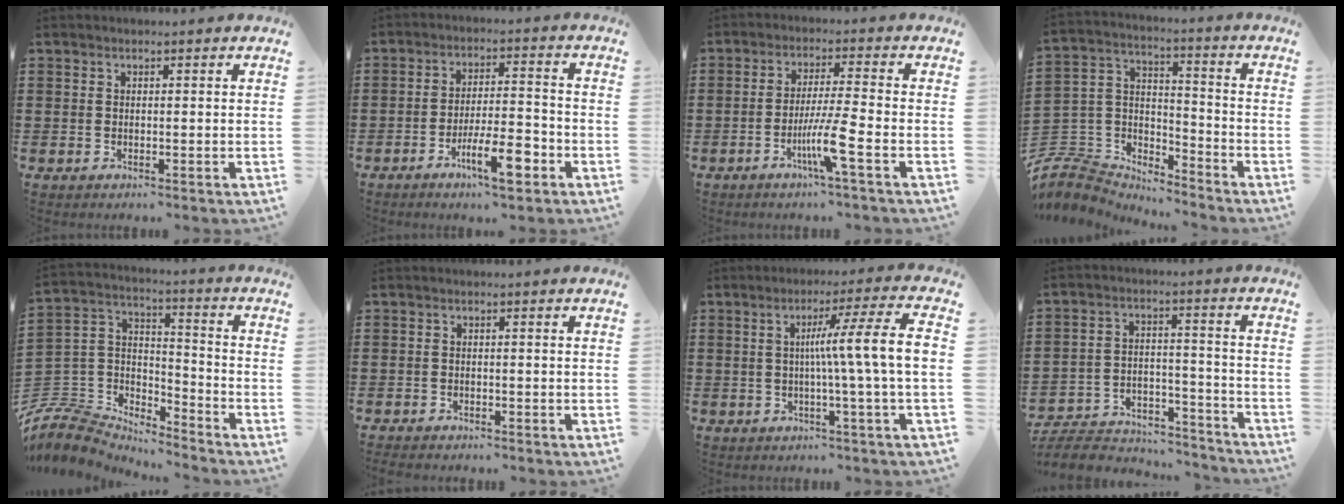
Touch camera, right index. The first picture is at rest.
{"total": 8.9, "force": [-4.5, 2.5, 7.3], "torque": [-0.132, 0.004, -0.080]}
{"total": 6.9, "force": [-3.2, -0.4, 6.1], "torque": [-0.121, -0.017, -0.061]}
{"total": 5.9, "force": [-5.2, 2.8, 0.6], "torque": [-0.047, -0.007, -0.111]}
{"total": 6.5, "force": [-5.8, 2.9, 0.8], "torque": [-0.056, -0.014, -0.122]}
{"total": 1.1, "force": [-1.1, 0.2, 0.0], "torque": [-0.003, 0.002, -0.023]}
{"total": 9.1, "force": [0.2, -0.9, 9.1], "torque": [-0.158, -0.007, -0.009]}
{"total": 7.2, "force": [-6.8, 1.6, 1.8], "torque": [-0.035, 0.017, -0.133]}